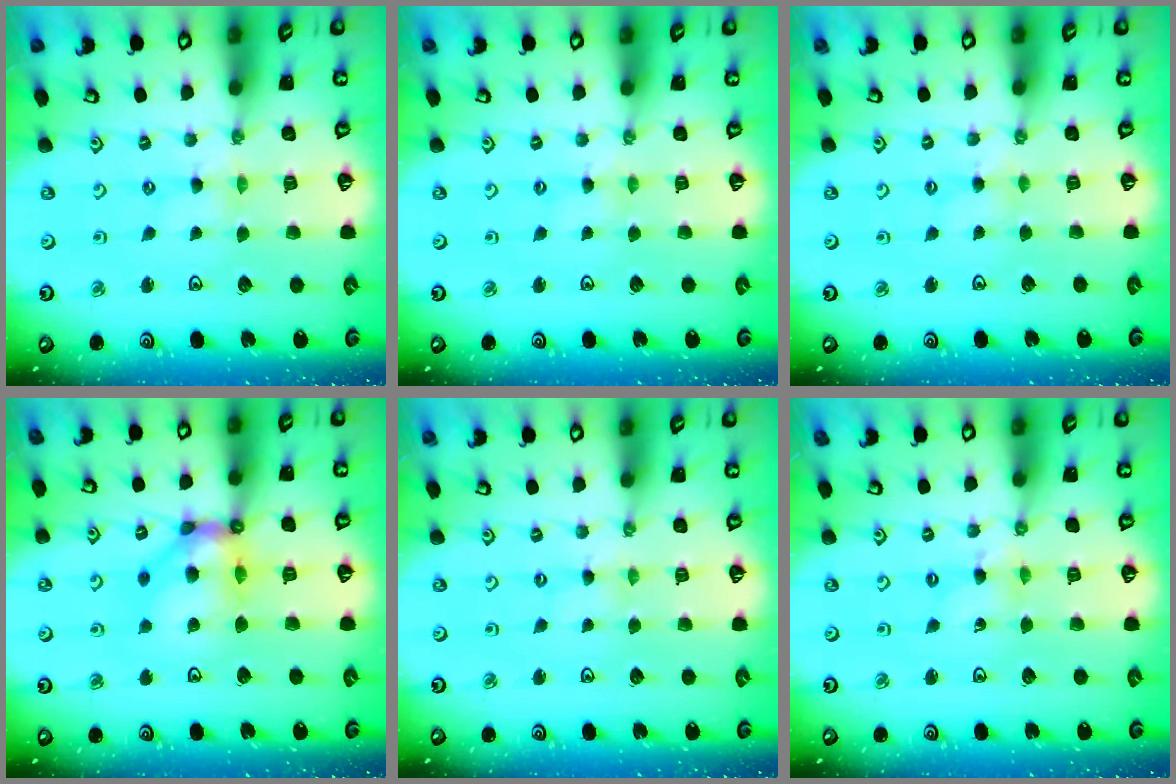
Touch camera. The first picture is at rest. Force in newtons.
{"total": 2.0, "press": 2.0, "slide": 0.4}
{"total": 1.6, "press": 1.6, "slide": 0.4}
{"total": 11.4, "press": 11.3, "slide": 1.8}
{"total": 0.0}
{"total": 1.4, "press": 1.4, "slide": 0.1}